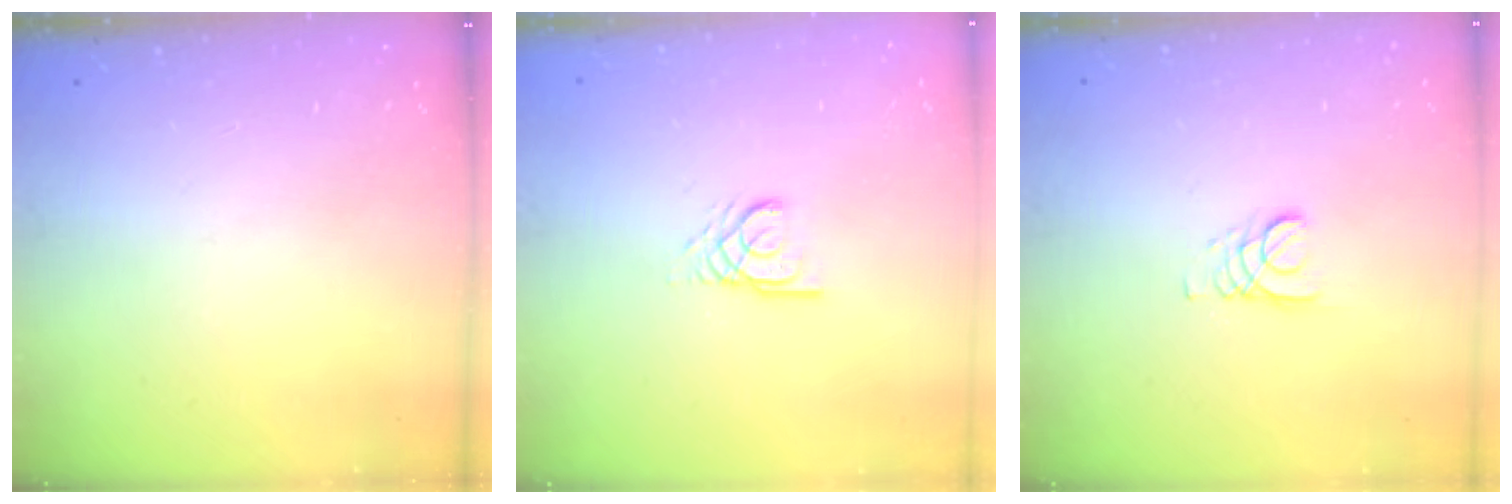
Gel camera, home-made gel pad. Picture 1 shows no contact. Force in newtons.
{"total": 2.6, "press": 2.6, "slide": 0.1}
{"total": 2.7, "press": 2.7, "slide": 0.3}